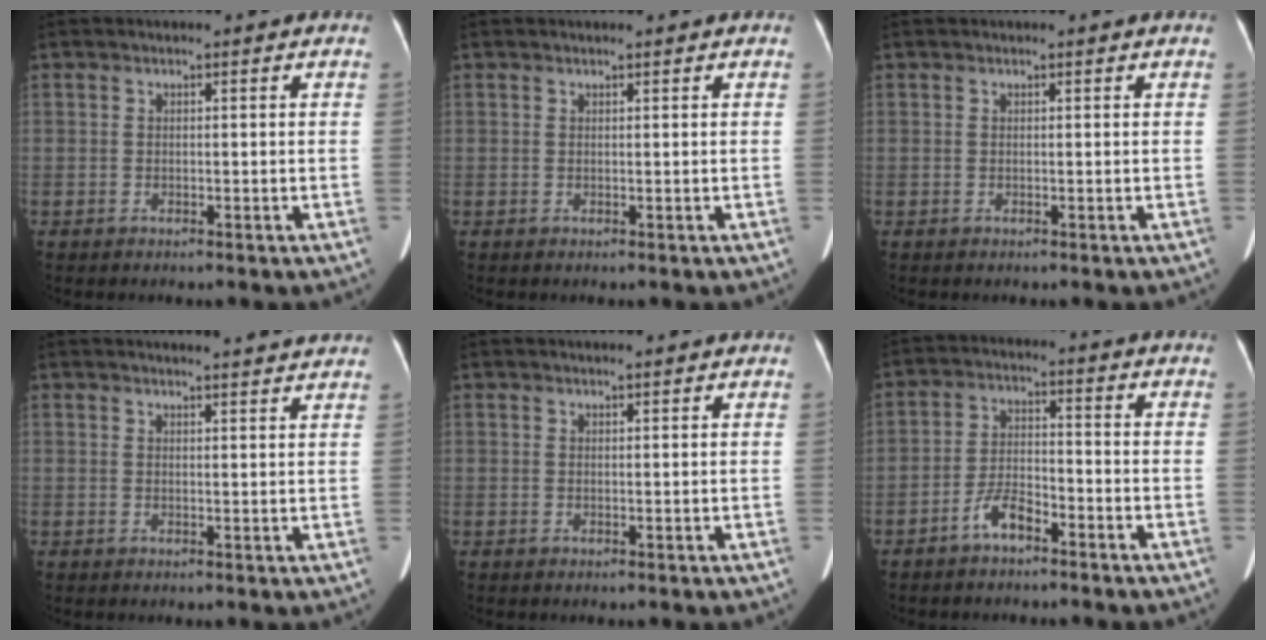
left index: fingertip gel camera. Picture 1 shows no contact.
{"total": 1.3, "force": [1.2, -0.1, 0.6], "torque": [-0.007, 0.013, 0.020]}
{"total": 1.0, "force": [0.9, -0.1, 0.4], "torque": [-0.008, 0.015, 0.018]}
{"total": 7.4, "force": [7.0, 0.1, 2.4], "torque": [-0.033, 0.009, 0.070]}
{"total": 2.5, "force": [2.3, 0.0, 1.0], "torque": [-0.012, 0.015, 0.030]}
{"total": 4.6, "force": [-3.2, 1.5, 2.9], "torque": [-0.064, 0.008, -0.061]}